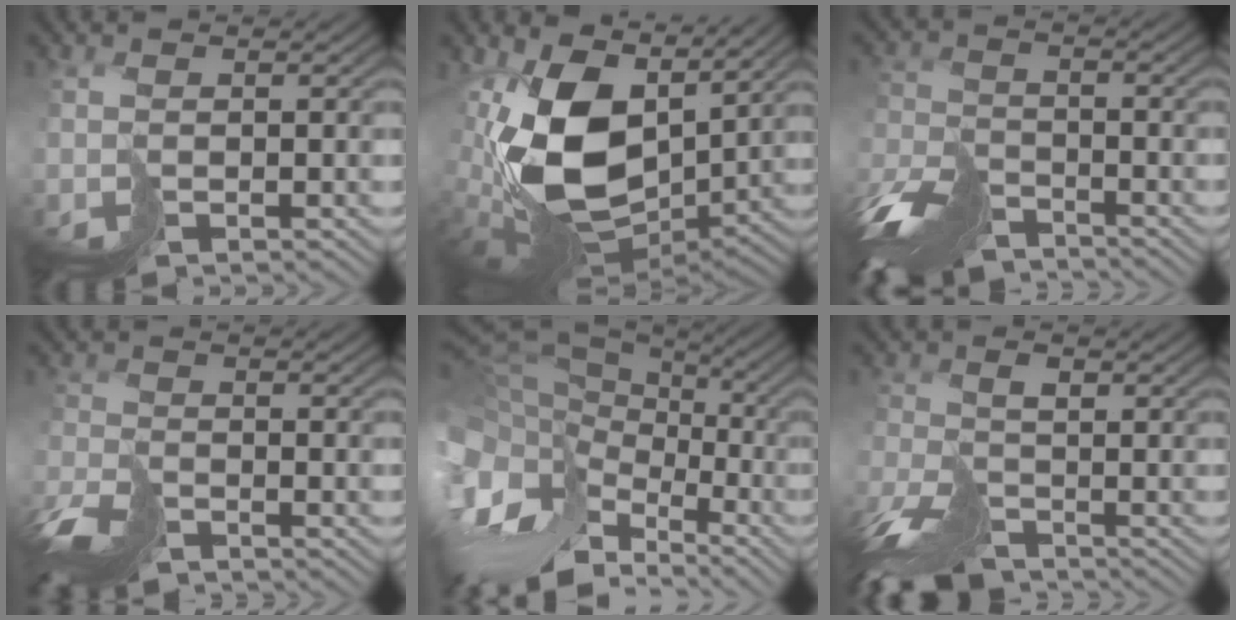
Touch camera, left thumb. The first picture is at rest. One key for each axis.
{"total": 14.8, "fx": 3.3, "fy": 9.8, "fz": 10.6, "tx": -0.218, "ty": -0.026, "tz": 0.066}
{"total": 9.9, "fx": -8.3, "fy": 3.5, "fz": 3.9, "tx": -0.093, "ty": -0.017, "tz": -0.168}
{"total": 6.3, "fx": -5.3, "fy": 2.4, "fz": 2.4, "tx": -0.059, "ty": -0.019, "tz": -0.111}
{"total": 16.1, "fx": -6.5, "fy": 11.1, "fz": 9.6, "tx": -0.247, "ty": -0.029, "tz": -0.087}
{"total": 8.1, "fx": -6.0, "fy": 3.6, "fz": 4.1, "tx": -0.077, "ty": -0.009, "tz": -0.121}